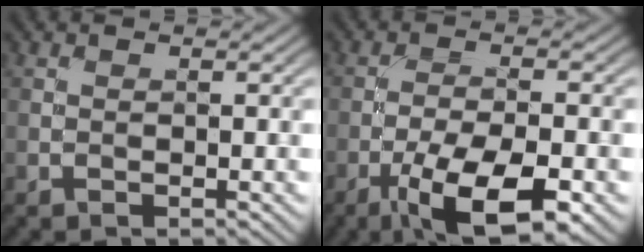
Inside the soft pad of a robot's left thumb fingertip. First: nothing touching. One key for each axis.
{"total": 10.6, "fx": -5.6, "fy": 3.5, "fz": 8.3, "tx": -0.152, "ty": -0.009, "tz": -0.097}